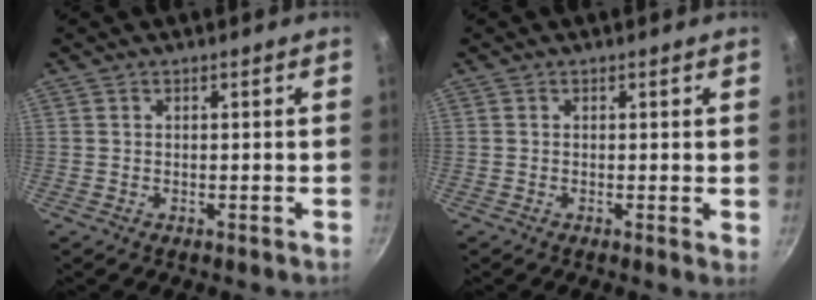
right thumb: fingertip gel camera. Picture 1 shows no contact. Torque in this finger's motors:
{"motor_torque": [-0.17, 0.06, -0.31, -0.21, 0.06]}